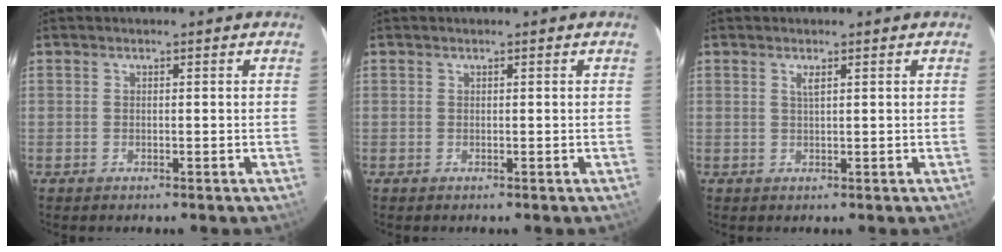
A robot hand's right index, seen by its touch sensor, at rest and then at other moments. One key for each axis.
{"total": 0.0}
{"total": 1.2, "fx": 0.7, "fy": 0.1, "fz": 0.9, "tx": -0.017, "ty": 0.003, "tz": 0.015}